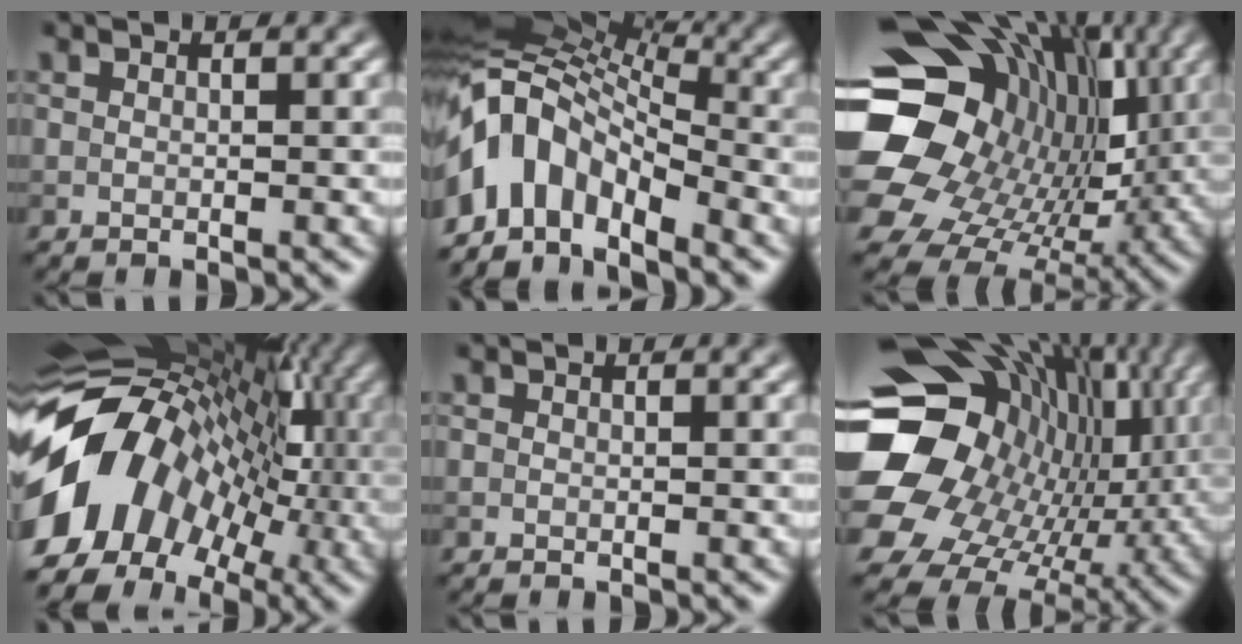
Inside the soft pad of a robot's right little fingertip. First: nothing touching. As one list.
[{"total": 8.6, "force": [-3.8, 5.3, 5.5], "torque": [-0.095, 0.012, -0.086]}, {"total": 20.3, "force": [2.2, 17.3, 10.3], "torque": [-0.197, -0.012, 0.042]}, {"total": 16.0, "force": [-2.2, 11.4, 10.9], "torque": [-0.197, 0.008, -0.050]}, {"total": 0.0}, {"total": 19.4, "force": [1.6, 15.6, 11.4], "torque": [-0.201, -0.040, 0.048]}]